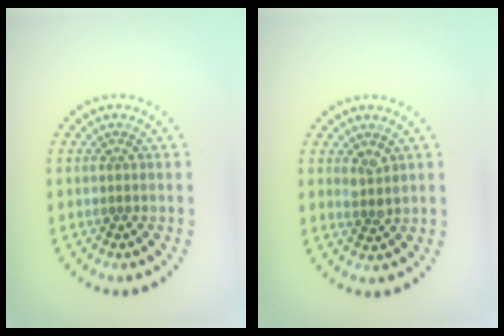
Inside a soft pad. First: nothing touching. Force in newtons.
{"total": 1.3, "press": 1.1, "slide": 0.7}